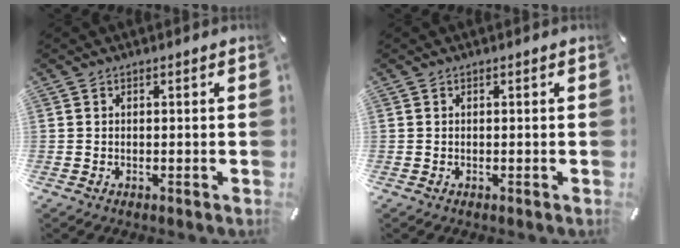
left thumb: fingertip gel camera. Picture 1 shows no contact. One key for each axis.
{"total": 0.0}